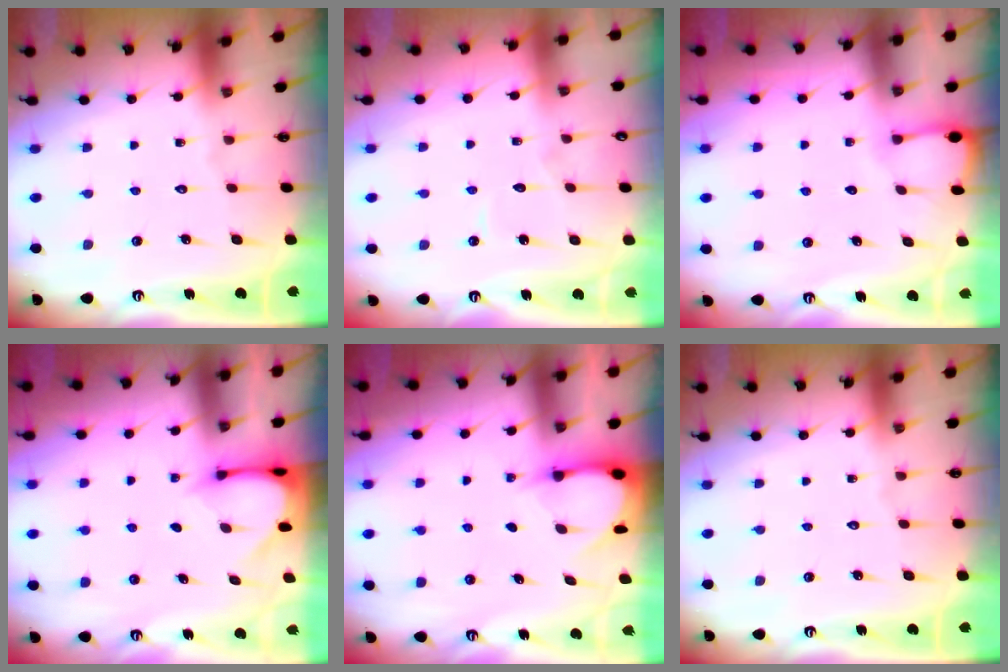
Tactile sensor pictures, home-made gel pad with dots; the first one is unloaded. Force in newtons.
{"total": 3.4, "press": 3.4, "slide": 0.2}
{"total": 2.2, "press": 2.2, "slide": 0.4}
{"total": 3.4, "press": 3.4, "slide": 0.3}
{"total": 3.1, "press": 3.1, "slide": 0.4}
{"total": 0.0}